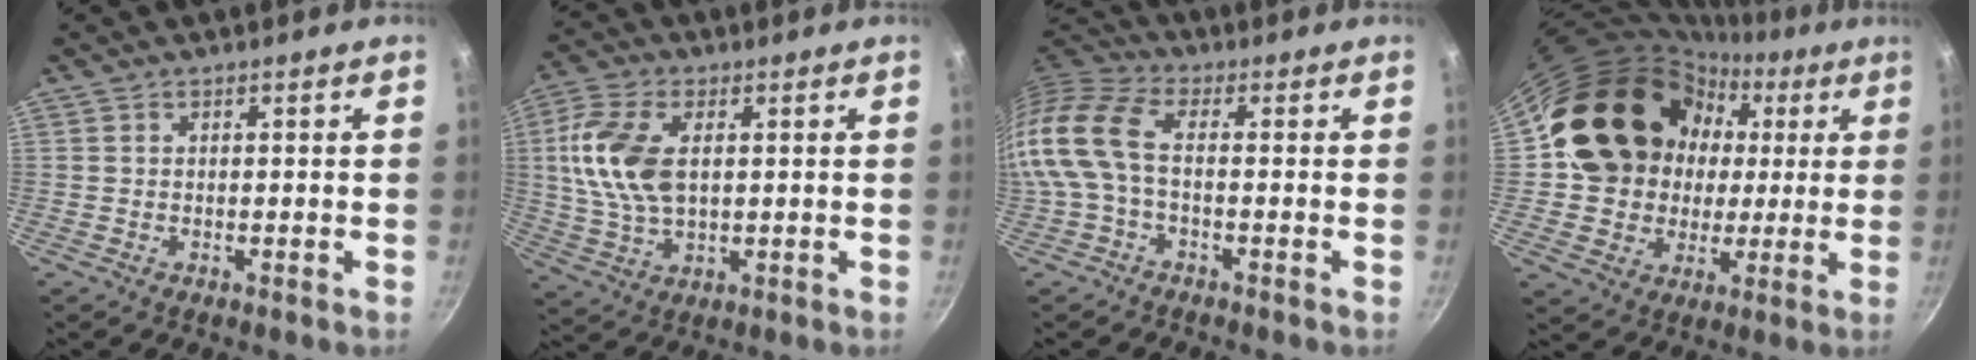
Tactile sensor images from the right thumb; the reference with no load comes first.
{"total": 12.6, "force": [2.0, 7.2, 10.2], "torque": [-0.202, 0.003, 0.037]}
{"total": 12.9, "force": [-2.1, 6.8, 10.8], "torque": [-0.240, 0.026, -0.065]}
{"total": 21.4, "force": [3.1, 18.8, 9.8], "torque": [-0.143, 0.038, 0.061]}